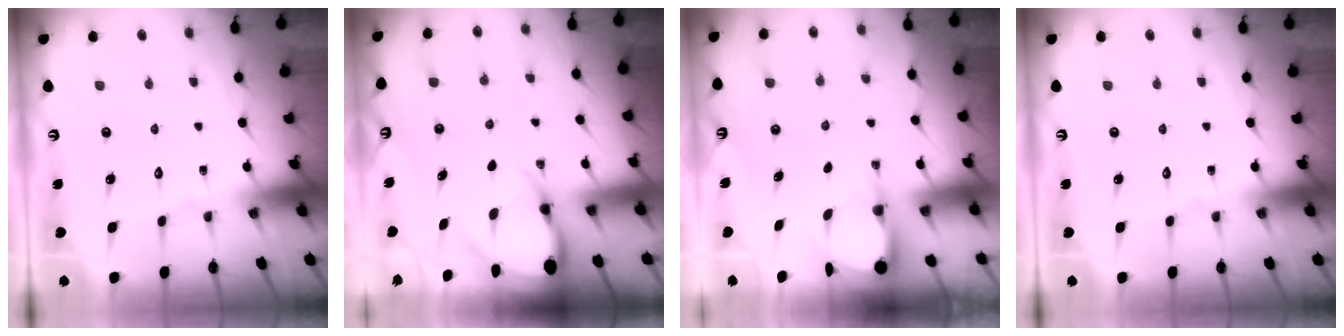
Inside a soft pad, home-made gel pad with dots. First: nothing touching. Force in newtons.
{"total": 5.4, "press": 5.4, "slide": 0.7}
{"total": 3.9, "press": 3.8, "slide": 0.3}
{"total": 0.0}